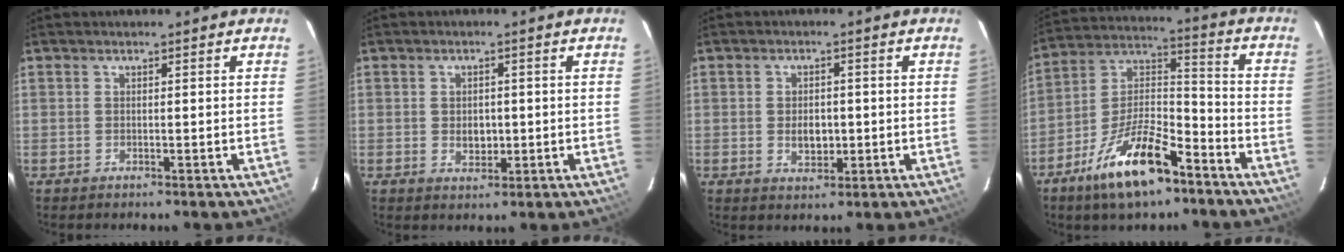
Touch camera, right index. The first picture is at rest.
{"total": 3.2, "force": [-0.2, 2.5, 2.0], "torque": [-0.031, 0.003, -0.001]}
{"total": 4.0, "force": [-0.4, 2.8, 2.9], "torque": [-0.048, 0.002, -0.003]}
{"total": 16.4, "force": [-10.4, 5.7, 11.4], "torque": [-0.224, 0.004, -0.183]}